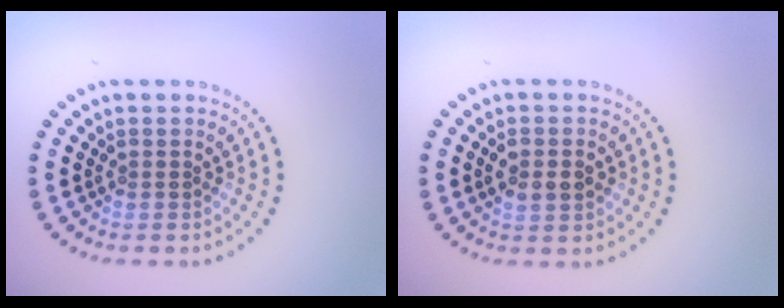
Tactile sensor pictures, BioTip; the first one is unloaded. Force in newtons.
{"total": 3.0, "press": 2.9, "slide": 0.3}